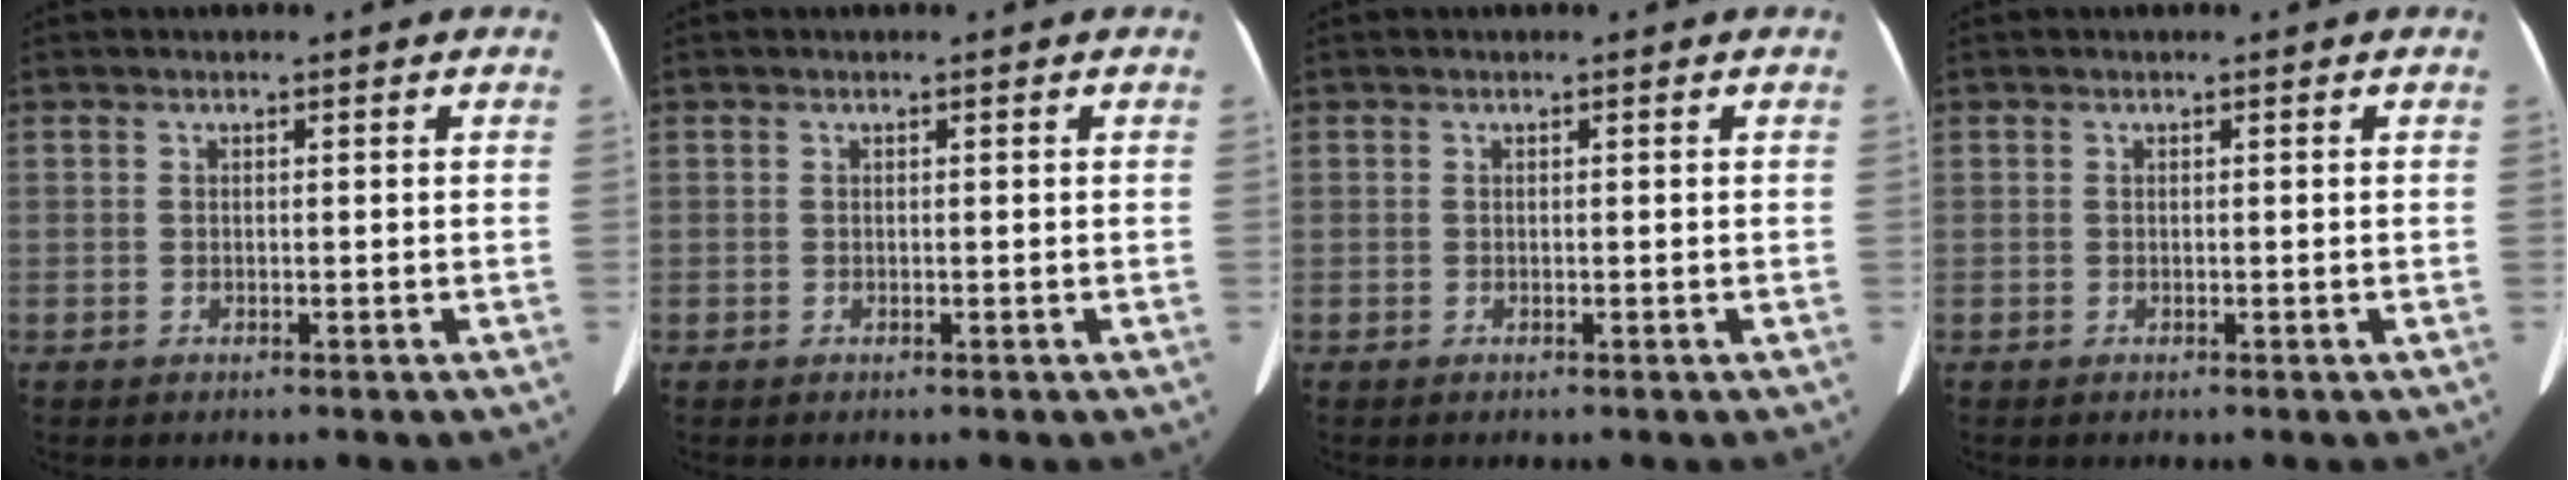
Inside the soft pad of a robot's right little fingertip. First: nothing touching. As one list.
[{"total": 0.0}, {"total": 0.0}, {"total": 0.0}]